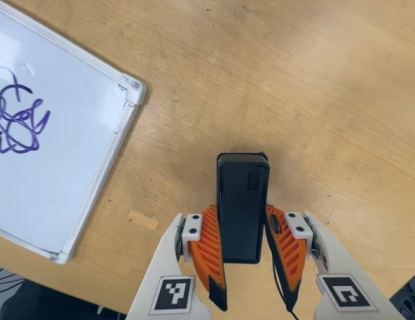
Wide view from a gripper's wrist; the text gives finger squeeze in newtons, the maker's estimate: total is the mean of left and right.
{"total": 4.3, "left": 2.8, "right": 5.9}